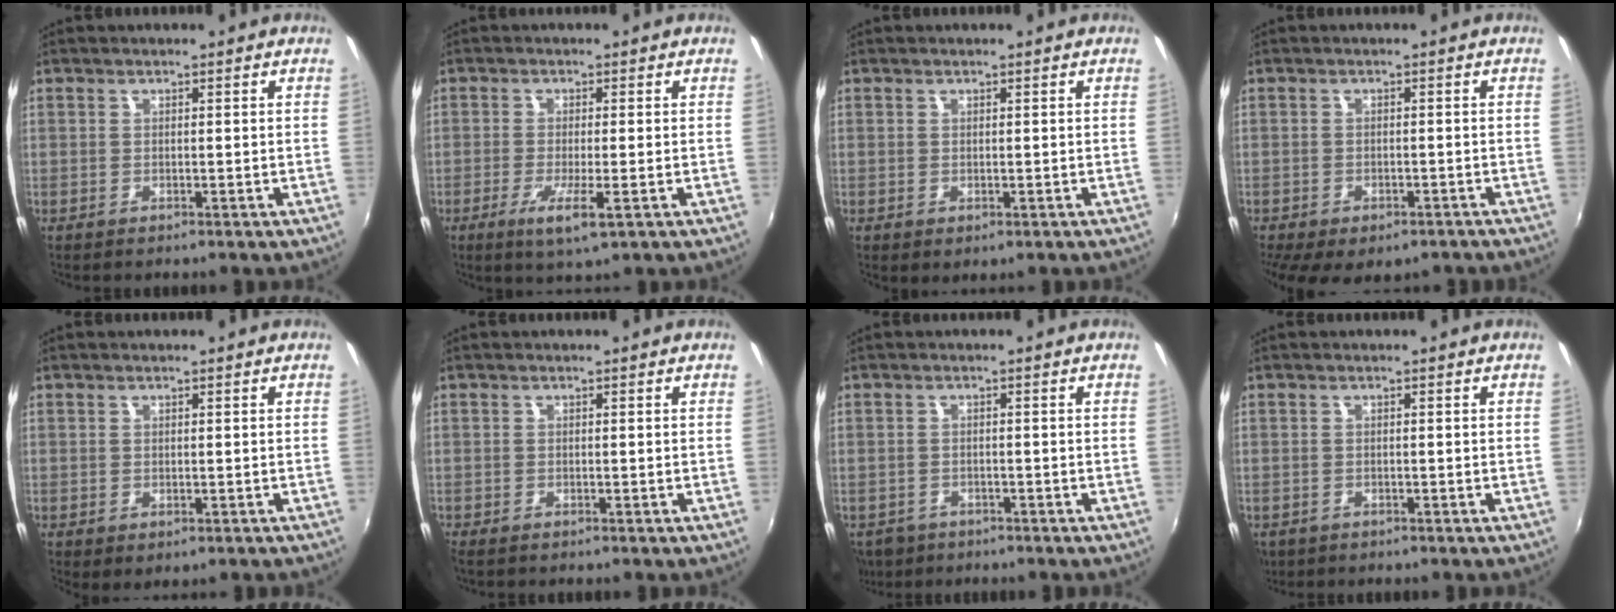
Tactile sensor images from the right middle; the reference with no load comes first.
{"total": 5.4, "force": [-2.2, 0.4, 4.9], "torque": [-0.102, -0.015, -0.040]}
{"total": 0.8, "force": [0.2, 0.2, 0.7], "torque": [-0.010, 0.001, 0.006]}
{"total": 10.1, "force": [-6.8, 4.8, 5.7], "torque": [-0.125, -0.032, -0.092]}
{"total": 1.3, "force": [-0.2, 0.6, 1.1], "torque": [-0.018, -0.004, 0.002]}
{"total": 0.8, "force": [-0.7, 0.2, 0.3], "torque": [-0.008, -0.003, -0.015]}
{"total": 5.5, "force": [-3.5, 3.7, 1.9], "torque": [-0.054, -0.013, -0.055]}
{"total": 4.0, "force": [-2.2, 2.8, 1.8], "torque": [-0.043, -0.012, -0.031]}